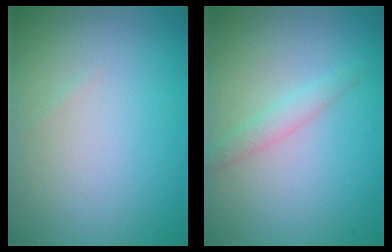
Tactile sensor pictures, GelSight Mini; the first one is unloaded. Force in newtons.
{"total": 1.4, "press": 1.4, "slide": 0.1}